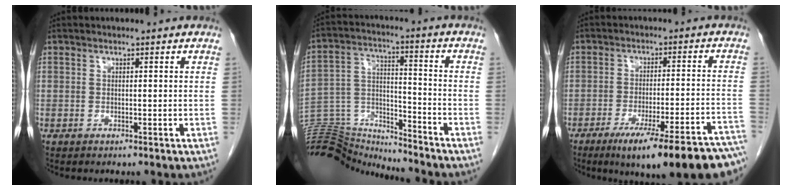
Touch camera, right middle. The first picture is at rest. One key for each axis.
{"total": 17.0, "fx": -16.7, "fy": 2.4, "fz": 2.1, "tx": -0.055, "ty": 0.040, "tz": -0.283}
{"total": 20.9, "fx": -16.5, "fy": 1.4, "fz": 12.8, "tx": -0.108, "ty": 0.001, "tz": -0.225}